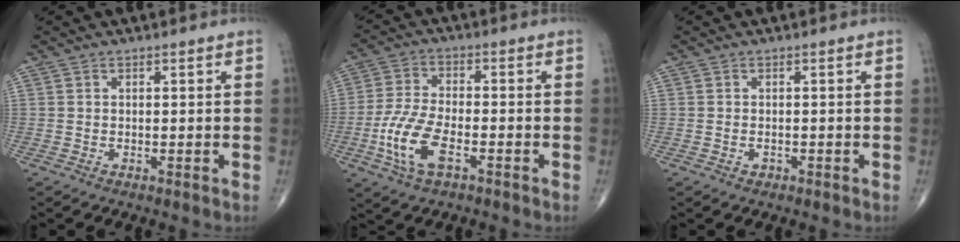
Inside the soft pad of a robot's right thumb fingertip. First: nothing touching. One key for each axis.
{"total": 10.3, "fx": -3.9, "fy": 4.7, "fz": 8.3, "tx": -0.185, "ty": 0.012, "tz": -0.075}
{"total": 0.9, "fx": -0.4, "fy": 0.6, "fz": 0.4, "tx": -0.007, "ty": 0.004, "tz": -0.004}